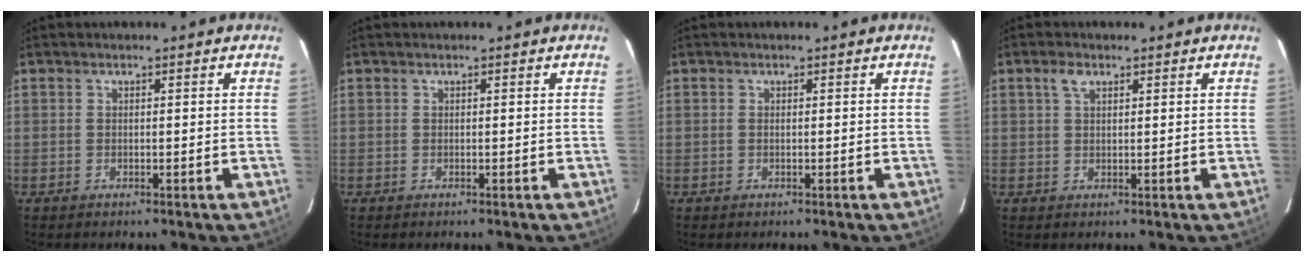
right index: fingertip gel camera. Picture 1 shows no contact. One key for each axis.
{"total": 0.0}
{"total": 0.0}
{"total": 2.3, "fx": 1.2, "fy": 1.3, "fz": 1.4, "tx": -0.027, "ty": 0.007, "tz": 0.023}